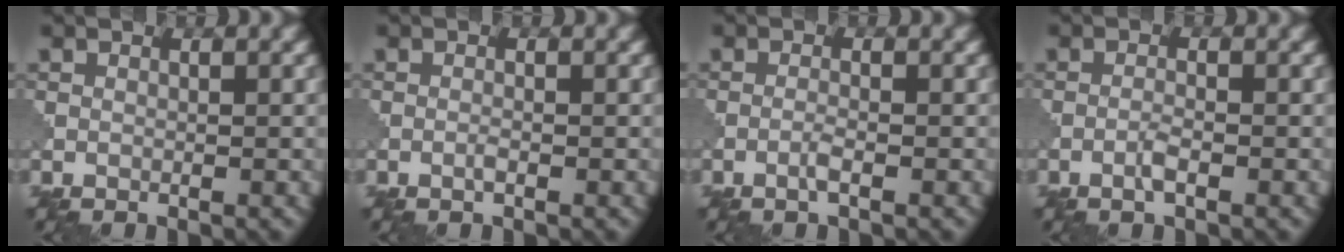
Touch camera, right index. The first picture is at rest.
{"total": 0.7, "force": [-0.3, 0.1, 0.5], "torque": [-0.013, -0.001, -0.009]}
{"total": 1.2, "force": [-0.6, 0.1, 1.0], "torque": [-0.021, 0.002, -0.016]}
{"total": 1.3, "force": [-0.7, 0.2, 1.1], "torque": [-0.022, 0.002, -0.017]}